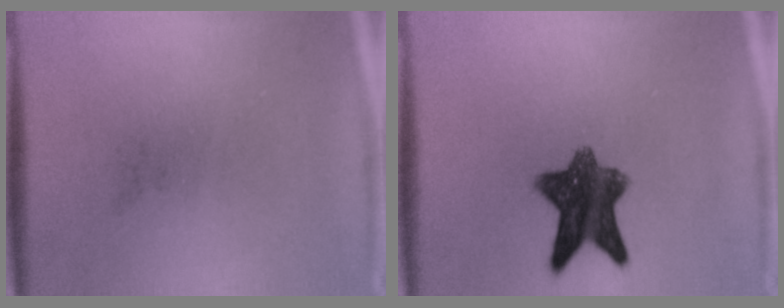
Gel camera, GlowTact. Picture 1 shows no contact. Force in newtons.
{"total": 9.3}